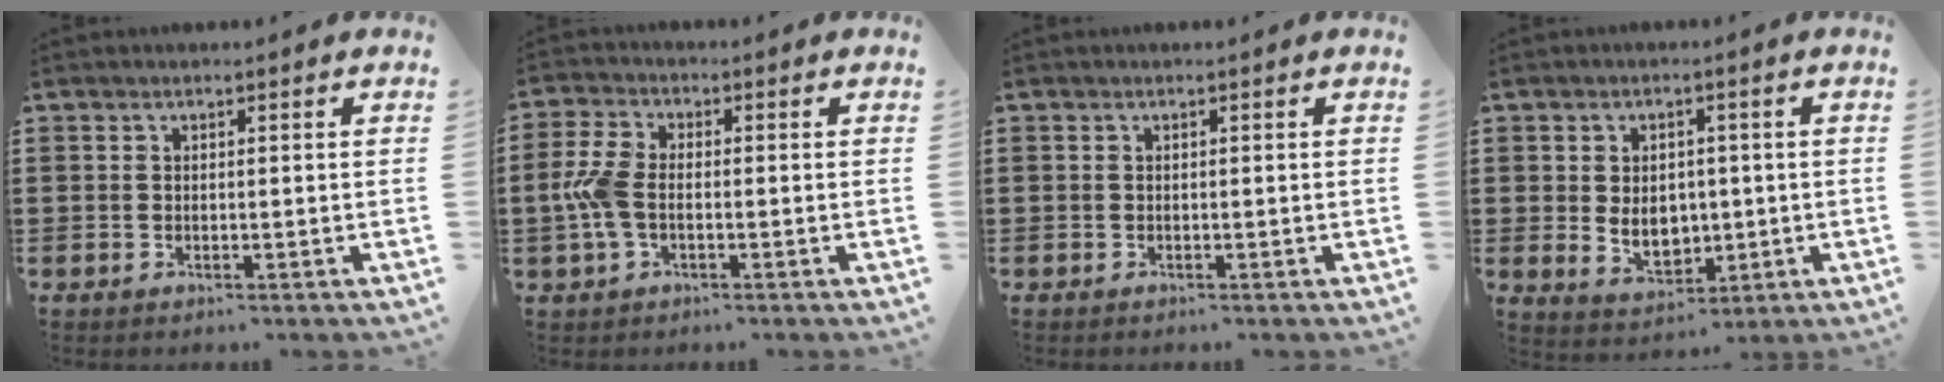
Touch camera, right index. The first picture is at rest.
{"total": 5.7, "force": [-0.9, 3.1, 4.7], "torque": [-0.128, -0.006, -0.027]}
{"total": 0.0}
{"total": 5.1, "force": [-0.1, 3.9, 3.3], "torque": [-0.047, 0.001, -0.006]}